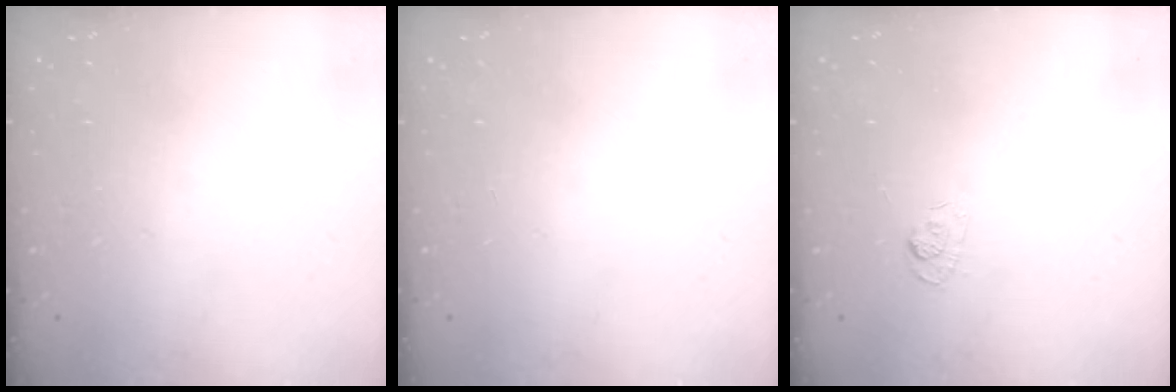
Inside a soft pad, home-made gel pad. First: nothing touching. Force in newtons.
{"total": 0.0}
{"total": 3.5, "press": 3.1, "slide": 1.6}